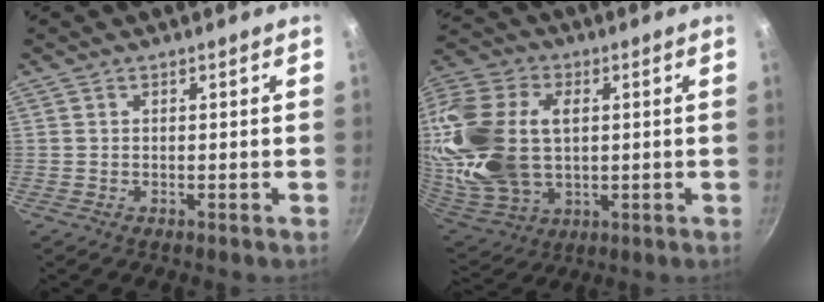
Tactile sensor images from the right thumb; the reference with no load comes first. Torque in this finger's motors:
{"motor_torque": [0.98, 4.02, 1.70, -1.07, 0.75]}